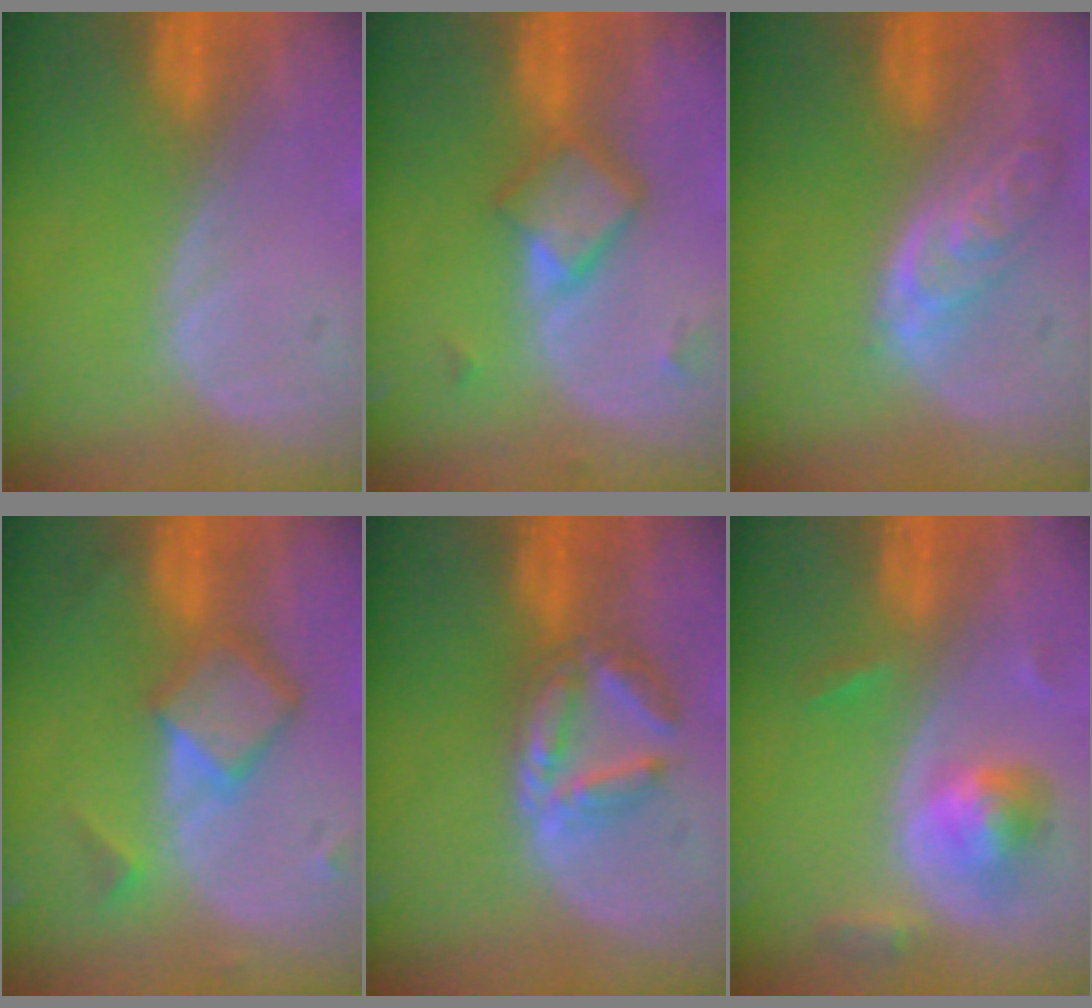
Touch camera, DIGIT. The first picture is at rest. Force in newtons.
{"total": 5.9, "press": 5.0, "slide": 3.0}
{"total": 6.2, "press": 5.7, "slide": 2.6}
{"total": 6.7, "press": 5.8, "slide": 3.3}
{"total": 5.9, "press": 5.6, "slide": 1.7}
{"total": 5.7, "press": 5.3, "slide": 1.9}